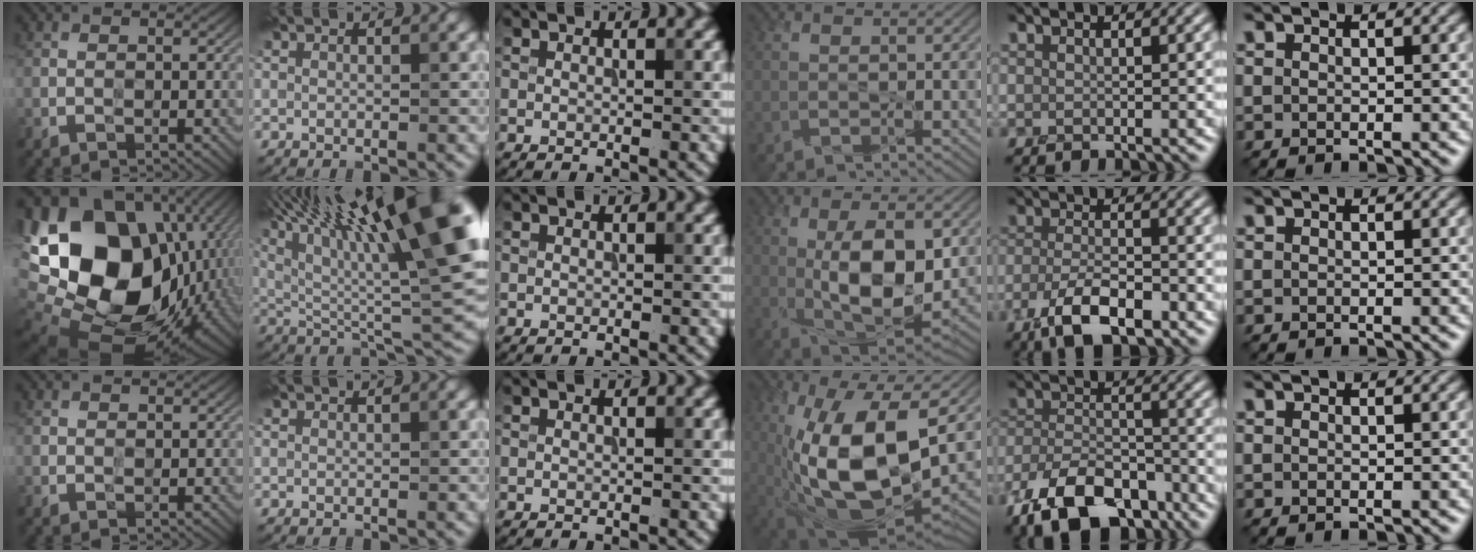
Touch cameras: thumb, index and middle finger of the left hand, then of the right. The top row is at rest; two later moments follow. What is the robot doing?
{"motion": "peel", "object": "velcro strap"}